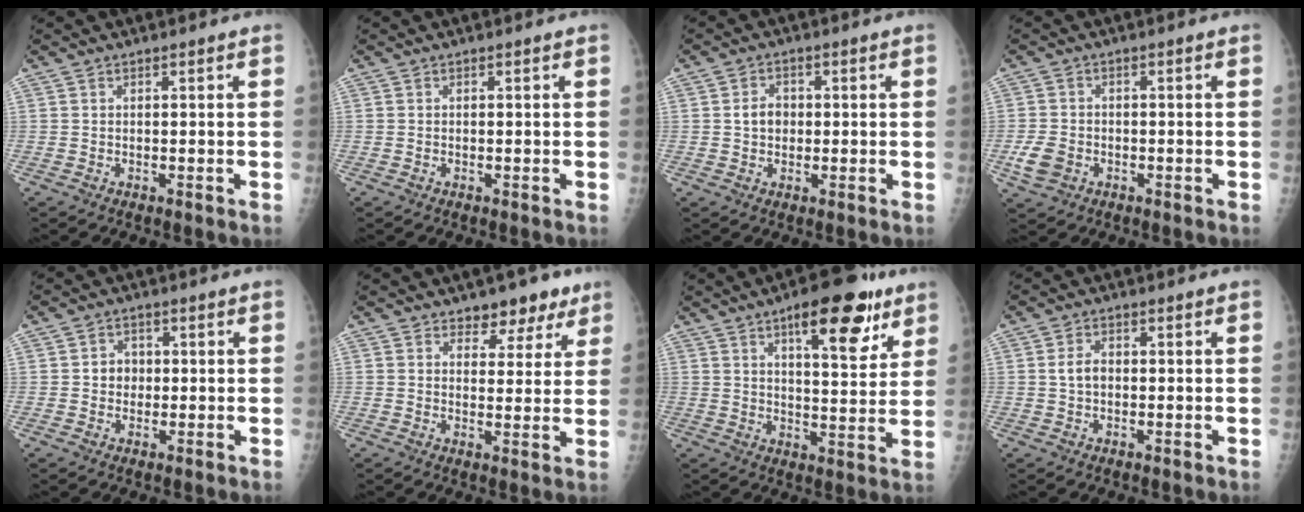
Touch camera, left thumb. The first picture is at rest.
{"total": 0.0}
{"total": 3.8, "force": [0.2, 3.1, 2.1], "torque": [-0.022, 0.006, 0.001]}
{"total": 4.6, "force": [-1.6, 3.6, 2.4], "torque": [-0.047, 0.006, -0.025]}
{"total": 3.4, "force": [0.2, 3.0, 1.5], "torque": [0.001, 0.006, 0.000]}
{"total": 6.7, "force": [4.8, 3.9, 2.4], "torque": [0.007, -0.024, 0.065]}
{"total": 15.0, "force": [8.4, 5.4, 11.2], "torque": [-0.122, -0.033, 0.120]}
{"total": 3.2, "force": [0.1, 2.3, 2.2], "torque": [-0.039, 0.007, 0.001]}